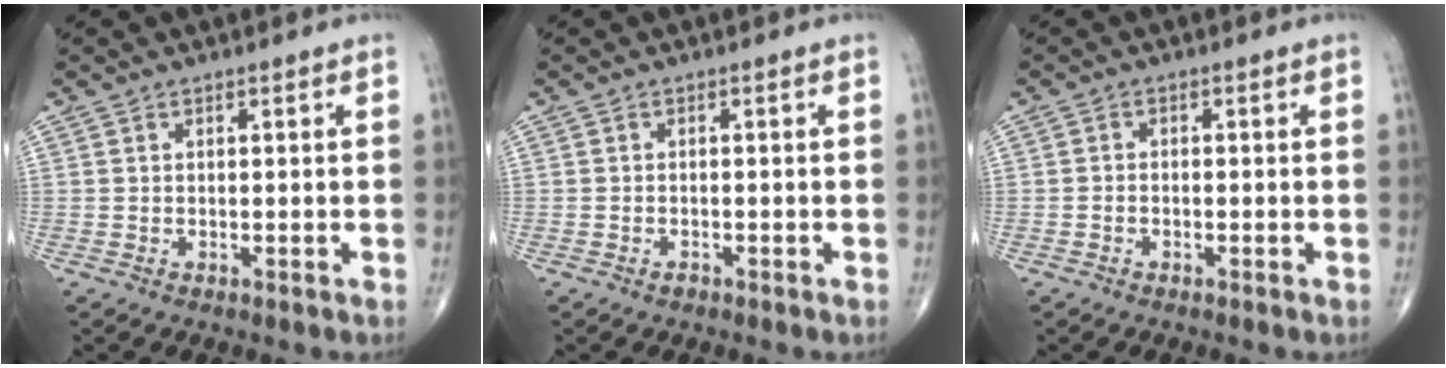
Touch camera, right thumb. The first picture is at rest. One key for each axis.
{"total": 0.9, "fx": -0.6, "fy": 0.5, "fz": 0.3, "tx": -0.006, "ty": 0.004, "tz": -0.011}
{"total": 0.9, "fx": -0.5, "fy": 0.6, "fz": 0.5, "tx": -0.008, "ty": 0.006, "tz": -0.010}